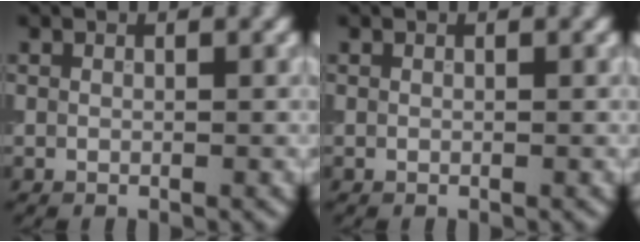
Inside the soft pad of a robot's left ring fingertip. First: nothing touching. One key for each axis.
{"total": 0.0}